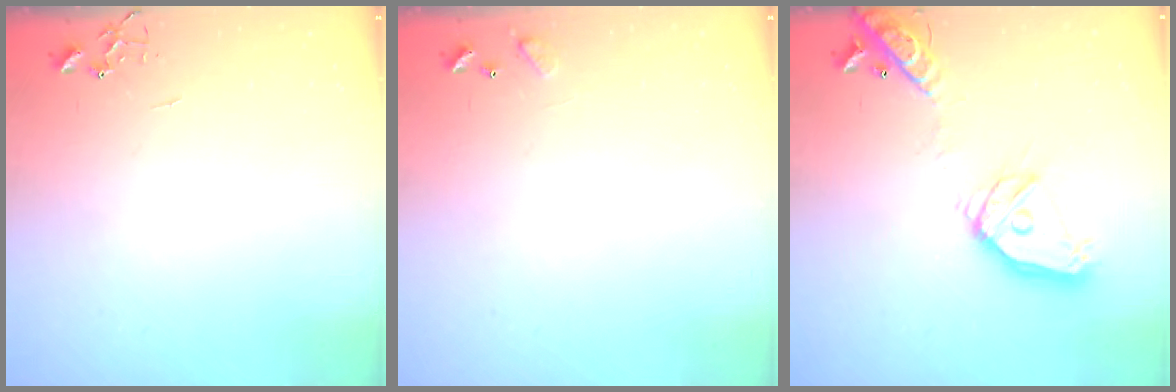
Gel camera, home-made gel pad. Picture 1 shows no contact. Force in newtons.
{"total": 6.4, "press": 6.4, "slide": 0.5}
{"total": 18.8, "press": 18.6, "slide": 3.0}